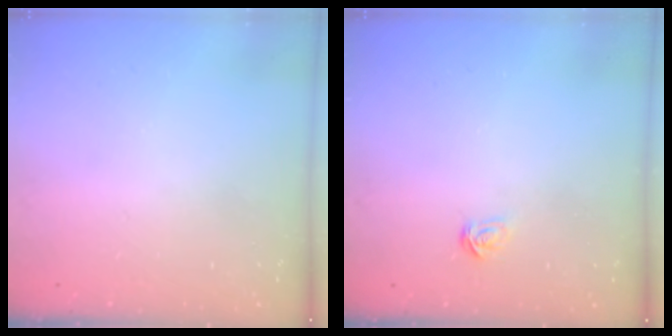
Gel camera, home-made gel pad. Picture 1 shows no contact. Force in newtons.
{"total": 2.3, "press": 2.3, "slide": 0.1}